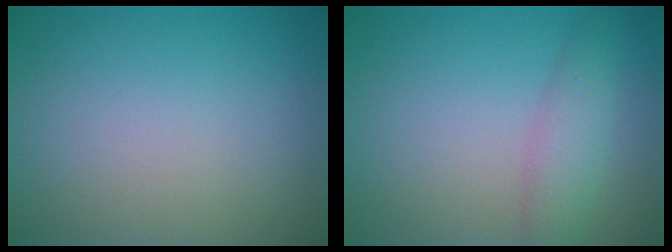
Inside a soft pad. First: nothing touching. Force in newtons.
{"total": 2.9, "press": 2.9, "slide": 0.1}